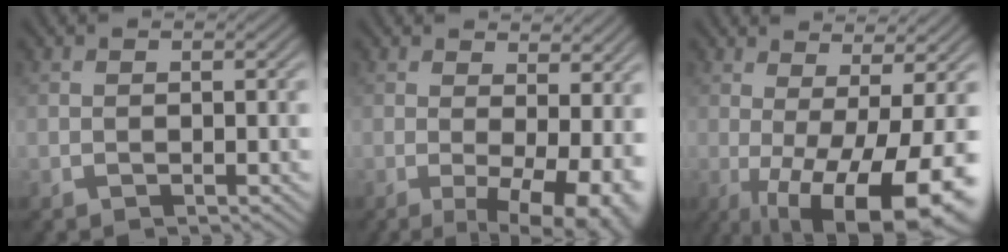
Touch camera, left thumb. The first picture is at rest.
{"total": 9.2, "force": [-0.3, 3.5, 8.5], "torque": [-0.112, -0.008, 0.004]}
{"total": 14.2, "force": [-3.5, 3.9, 13.2], "torque": [-0.190, 0.000, -0.040]}